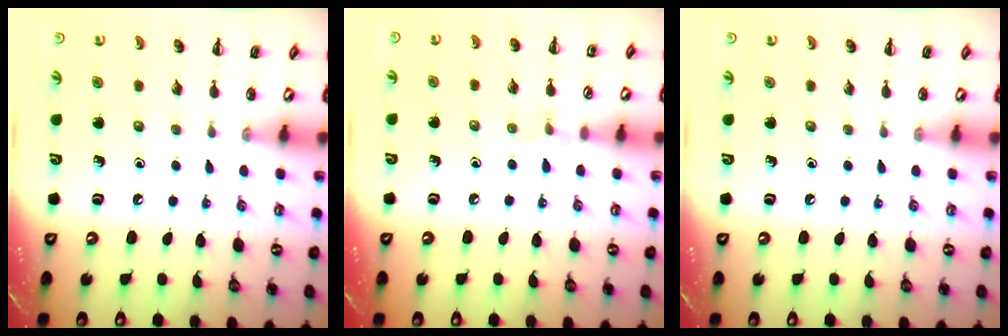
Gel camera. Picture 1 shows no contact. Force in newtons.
{"total": 4.8, "press": 4.5, "slide": 1.7}
{"total": 0.0}